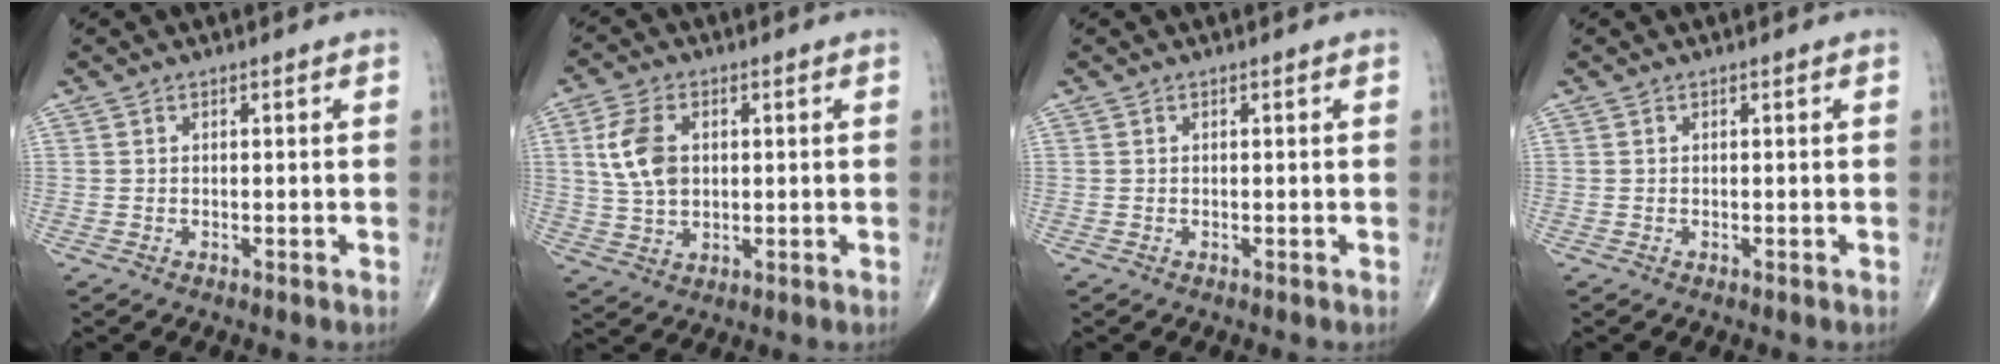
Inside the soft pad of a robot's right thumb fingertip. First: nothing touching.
{"total": 8.6, "force": [1.8, 5.6, 6.3], "torque": [-0.122, 0.001, 0.037]}
{"total": 0.0}
{"total": 0.0}